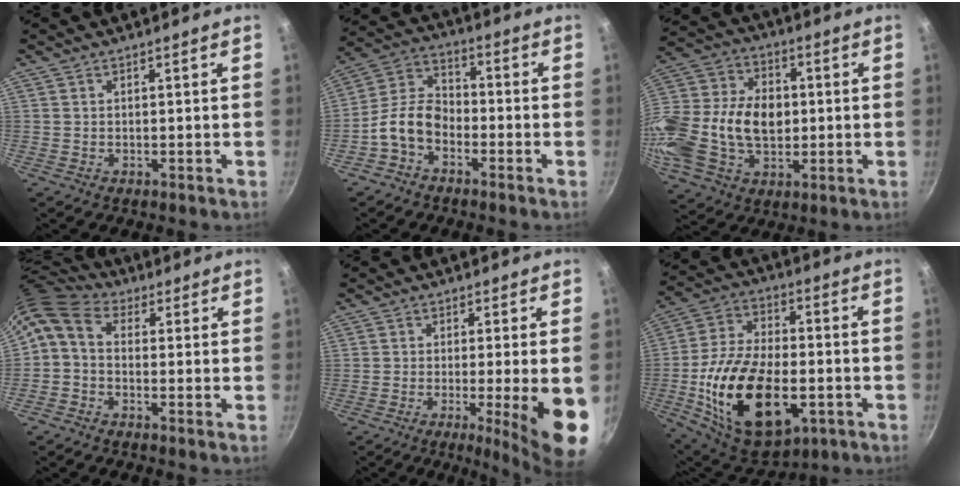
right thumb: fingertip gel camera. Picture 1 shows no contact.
{"total": 9.0, "force": [-4.0, 5.9, 5.6], "torque": [-0.094, 0.049, -0.094]}
{"total": 23.9, "force": [-0.8, 16.8, 17.0], "torque": [-0.332, 0.029, -0.017]}
{"total": 6.4, "force": [0.8, 4.5, 4.5], "torque": [-0.091, 0.024, -0.005]}
{"total": 12.5, "force": [-3.4, 1.6, 11.9], "torque": [-0.160, 0.000, -0.044]}
{"total": 24.6, "force": [-5.9, 13.7, 19.6], "torque": [-0.343, 0.018, -0.091]}